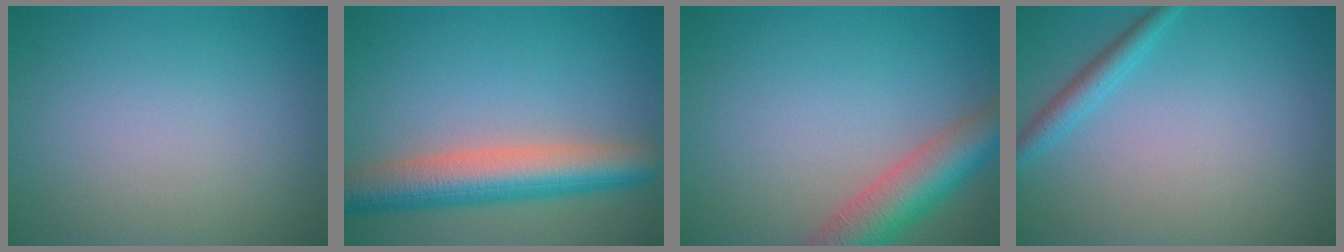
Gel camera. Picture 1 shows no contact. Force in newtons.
{"total": 7.1, "press": 7.1, "slide": 0.4}
{"total": 6.2, "press": 6.2, "slide": 0.4}
{"total": 2.0, "press": 2.0, "slide": 0.1}